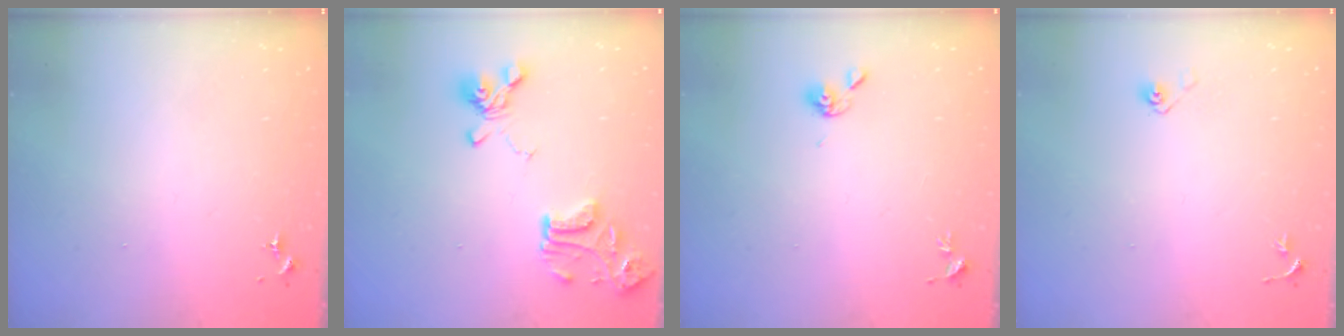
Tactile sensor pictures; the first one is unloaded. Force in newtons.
{"total": 15.9, "press": 15.8, "slide": 1.7}
{"total": 5.6, "press": 5.6, "slide": 1.0}
{"total": 3.6, "press": 3.0, "slide": 2.1}